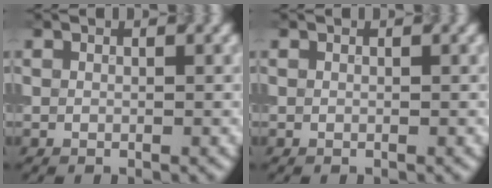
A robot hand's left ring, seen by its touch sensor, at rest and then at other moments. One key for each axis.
{"total": 0.0}